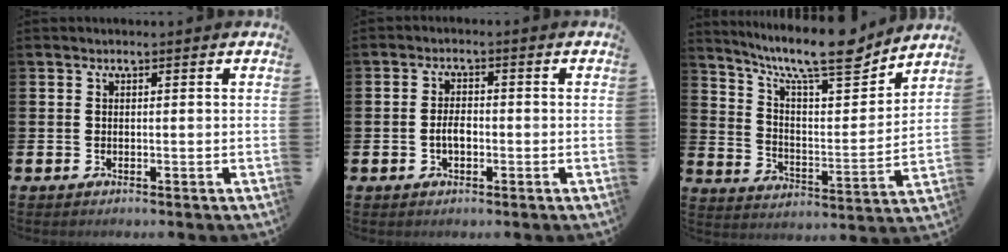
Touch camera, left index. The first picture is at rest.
{"total": 2.6, "force": [-0.6, 1.5, 2.1], "torque": [-0.030, 0.001, -0.013]}
{"total": 12.5, "force": [10.3, 2.8, 6.4], "torque": [-0.124, -0.069, 0.173]}